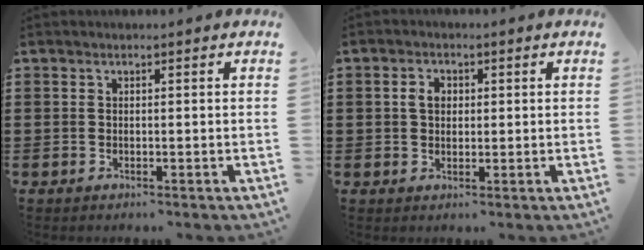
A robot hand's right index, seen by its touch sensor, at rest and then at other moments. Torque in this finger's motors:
{"motor_torque": [0.42, -0.35, 0.12, 0.03]}